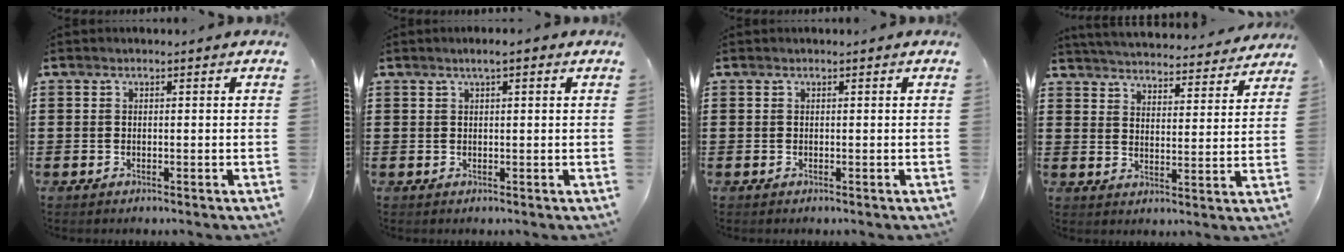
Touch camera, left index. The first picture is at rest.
{"total": 1.8, "force": [0.9, 0.2, 1.5], "torque": [-0.030, 0.002, 0.015]}
{"total": 0.0}
{"total": 4.4, "force": [4.4, -0.2, 0.1], "torque": [-0.026, -0.035, 0.073]}